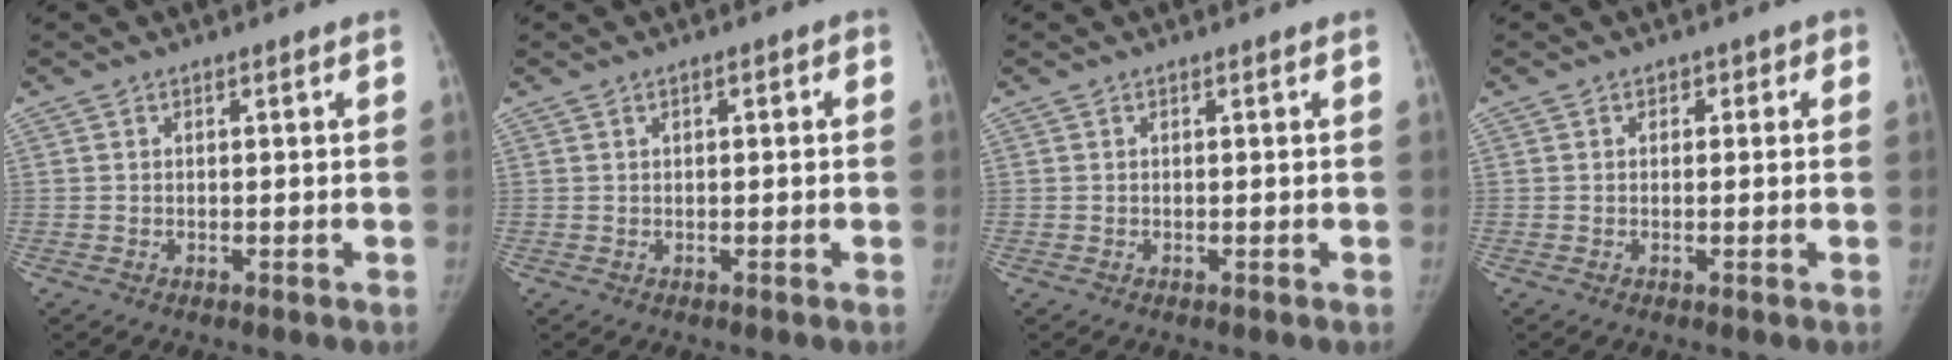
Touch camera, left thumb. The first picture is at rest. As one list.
[{"total": 1.5, "force": [0.4, 0.8, 1.3], "torque": [-0.014, 0.007, 0.002]}, {"total": 0.0}, {"total": 1.6, "force": [0.4, 1.3, 0.7], "torque": [0.012, 0.004, -0.001]}]